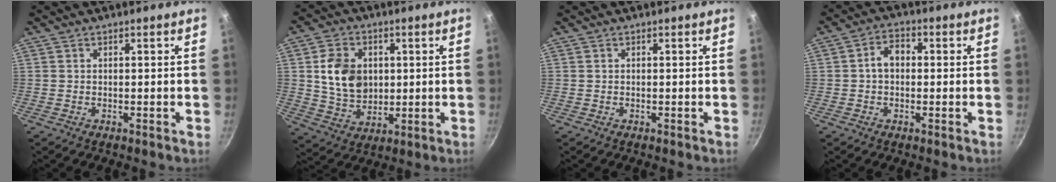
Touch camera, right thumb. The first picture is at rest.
{"total": 11.3, "force": [1.6, 8.9, 6.7], "torque": [-0.095, -0.007, 0.036]}
{"total": 0.0}
{"total": 4.7, "force": [0.1, 3.5, 3.2], "torque": [-0.033, 0.017, -0.006]}